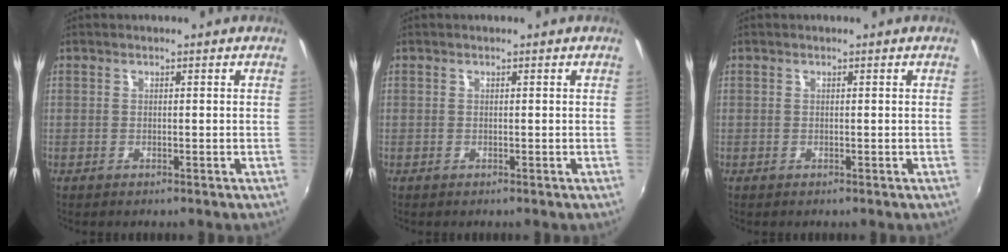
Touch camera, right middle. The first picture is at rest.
{"total": 0.0}
{"total": 0.0}